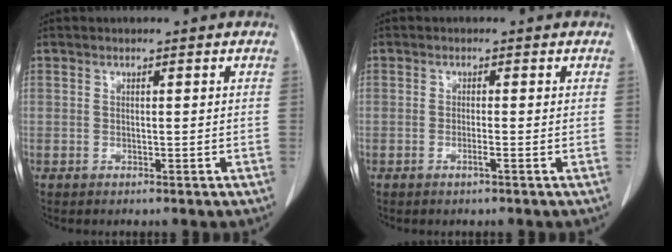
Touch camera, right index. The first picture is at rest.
{"total": 1.0, "force": [-0.5, -0.2, 0.9], "torque": [-0.018, -0.001, -0.009]}